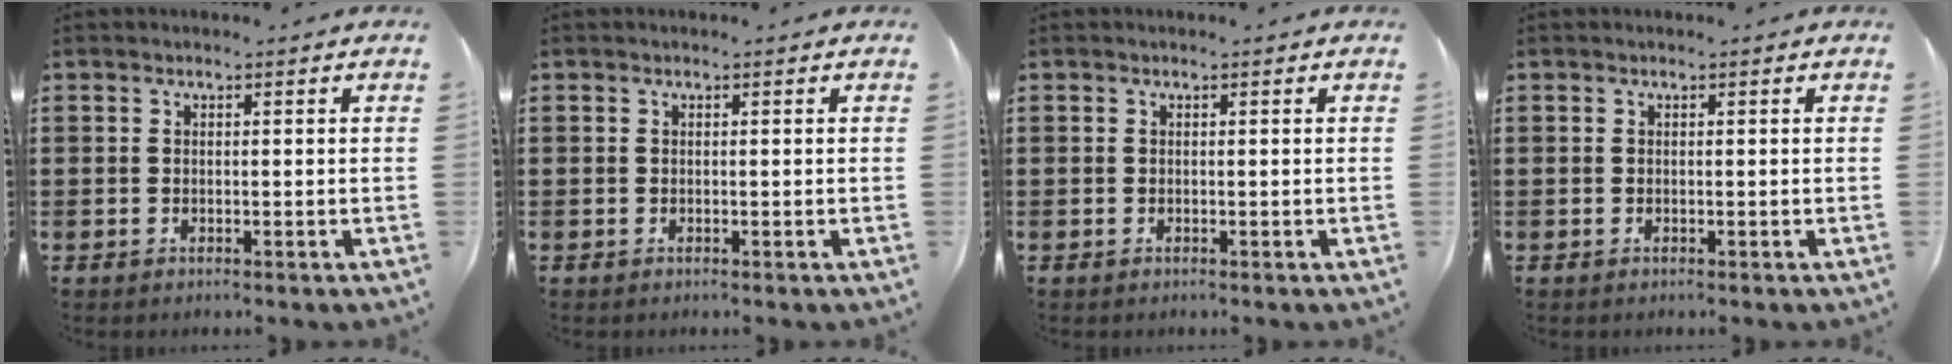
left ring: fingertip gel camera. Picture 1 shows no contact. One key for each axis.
{"total": 0.0}
{"total": 0.0}
{"total": 0.0}